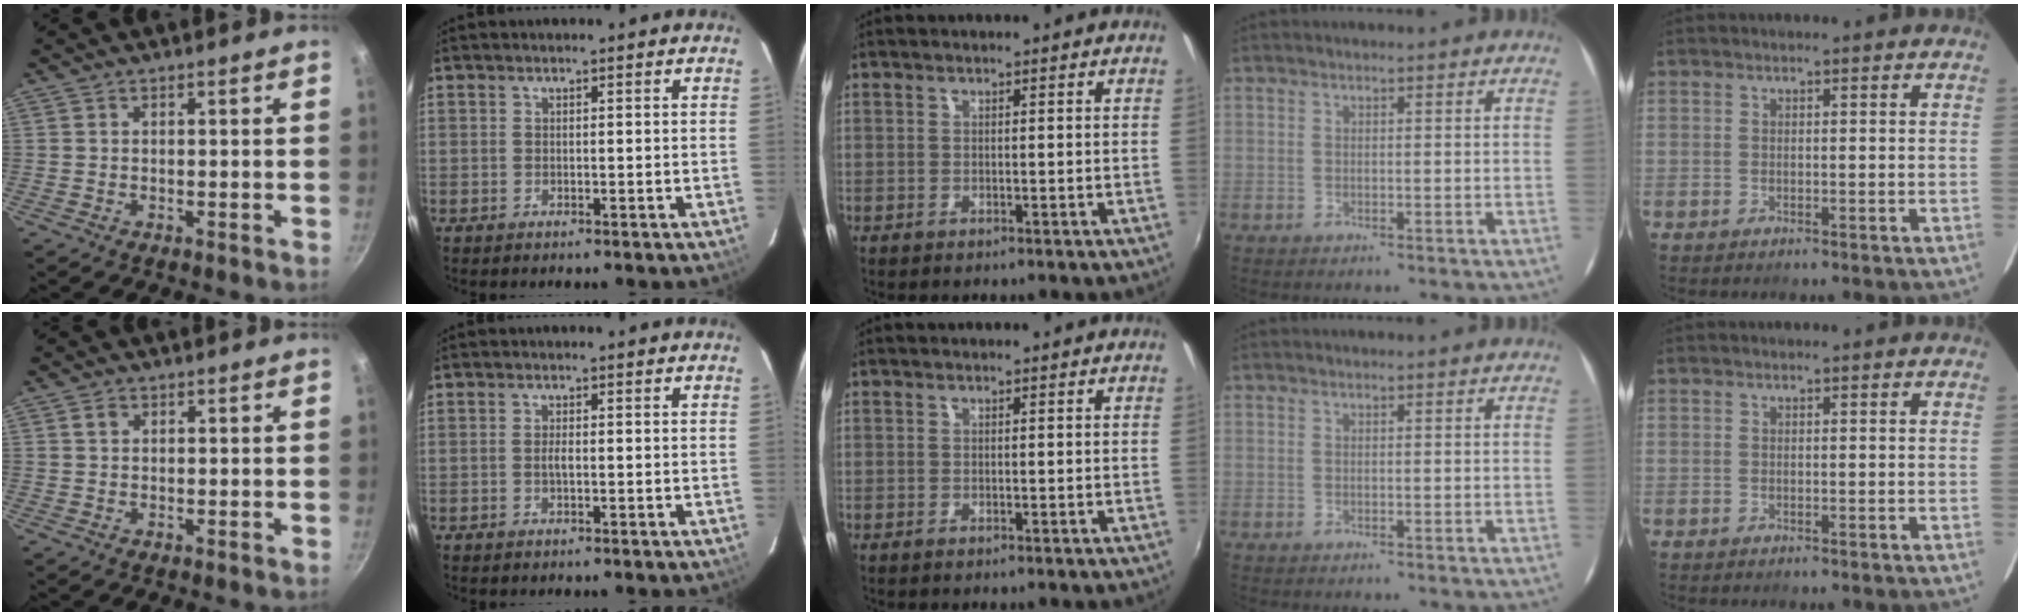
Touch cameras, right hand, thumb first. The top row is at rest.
{"thumb": {"total": 1.5, "force": [0.6, 1.1, 0.7], "torque": [-0.009, 0.003, 0.009]}, "index": {"total": 1.3, "force": [-0.2, 0.3, 1.2], "torque": [-0.025, 0.001, -0.006]}}